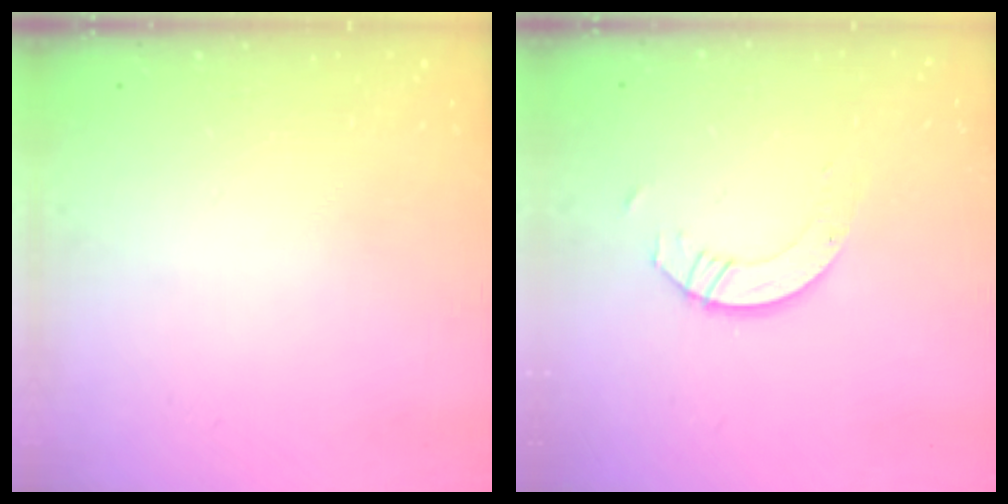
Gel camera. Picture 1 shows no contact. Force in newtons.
{"total": 3.9, "press": 3.9, "slide": 0.3}